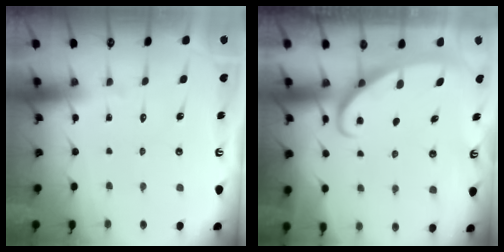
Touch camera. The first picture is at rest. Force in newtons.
{"total": 2.8, "press": 2.7, "slide": 0.3}